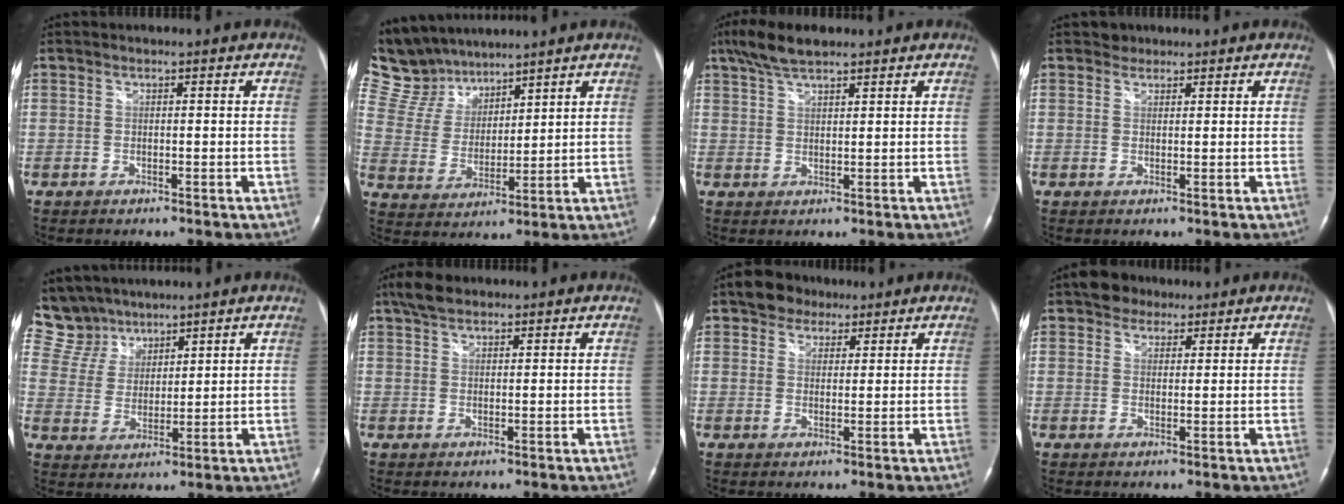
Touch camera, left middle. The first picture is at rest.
{"total": 10.7, "force": [9.8, 3.9, 1.6], "torque": [-0.052, 0.021, 0.205]}
{"total": 5.8, "force": [4.5, 1.3, 3.4], "torque": [-0.079, 0.018, 0.086]}
{"total": 1.3, "force": [1.0, 0.7, -0.3], "torque": [0.006, 0.000, 0.011]}
{"total": 7.9, "force": [6.9, 3.8, -0.2], "torque": [-0.002, 0.014, 0.149]}
{"total": 3.5, "force": [2.7, 1.6, 1.5], "torque": [-0.036, 0.015, 0.050]}
{"total": 4.6, "force": [3.3, 3.1, 1.1], "torque": [-0.024, 0.014, 0.055]}
{"total": 3.7, "force": [2.7, 2.4, 0.8], "torque": [-0.019, 0.014, 0.044]}